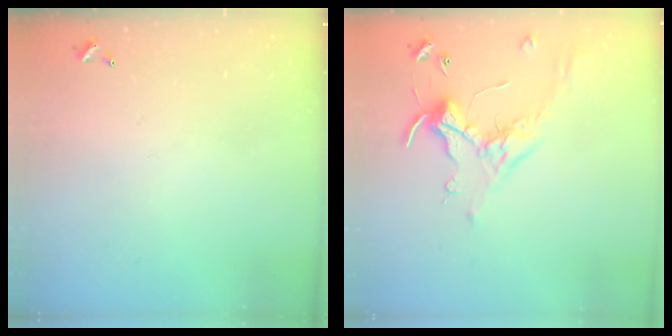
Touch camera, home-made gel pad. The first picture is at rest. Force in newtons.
{"total": 0.9, "press": 0.5, "slide": 0.7}